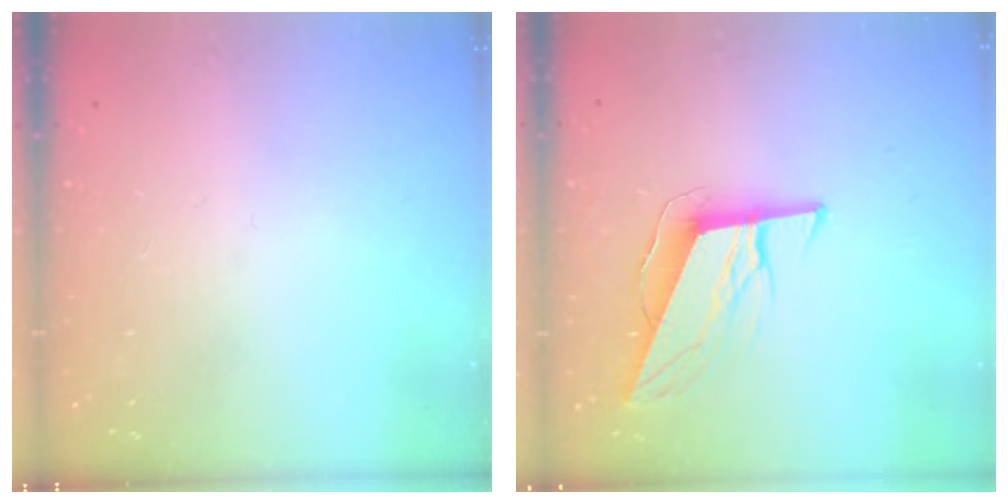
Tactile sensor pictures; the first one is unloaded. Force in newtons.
{"total": 10.3, "press": 9.8, "slide": 3.0}